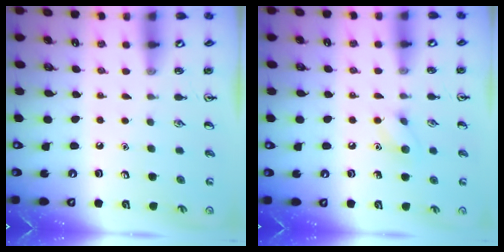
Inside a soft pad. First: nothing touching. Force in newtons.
{"total": 6.4, "press": 6.3, "slide": 1.4}